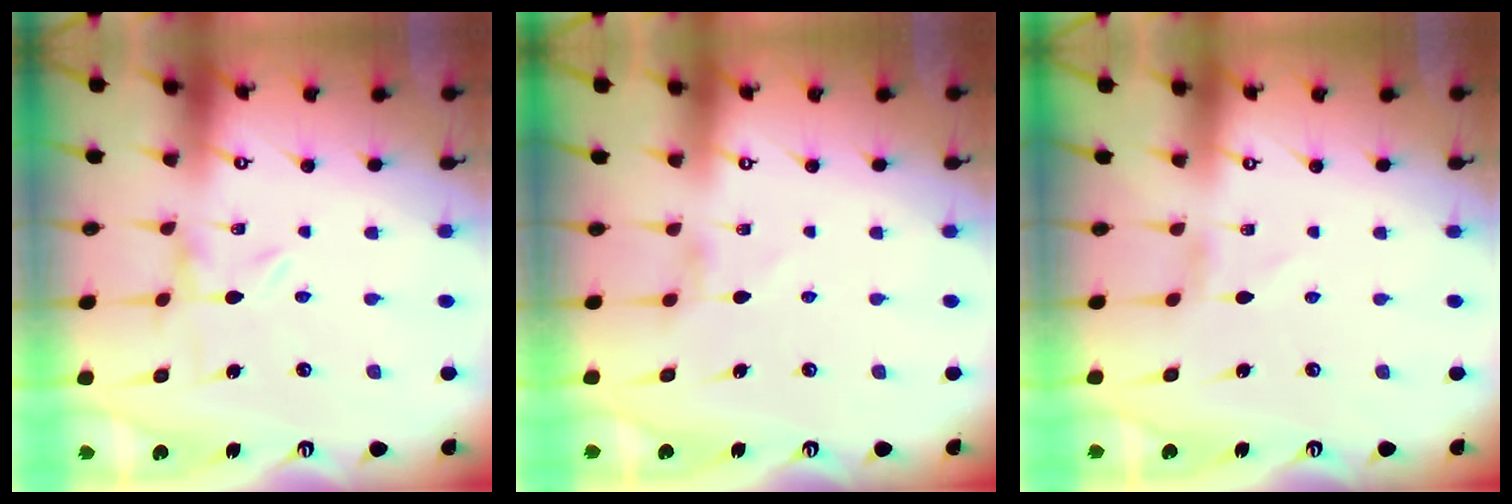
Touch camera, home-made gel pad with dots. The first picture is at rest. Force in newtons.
{"total": 2.9, "press": 2.9, "slide": 0.4}
{"total": 0.8, "press": 0.8, "slide": 0.1}